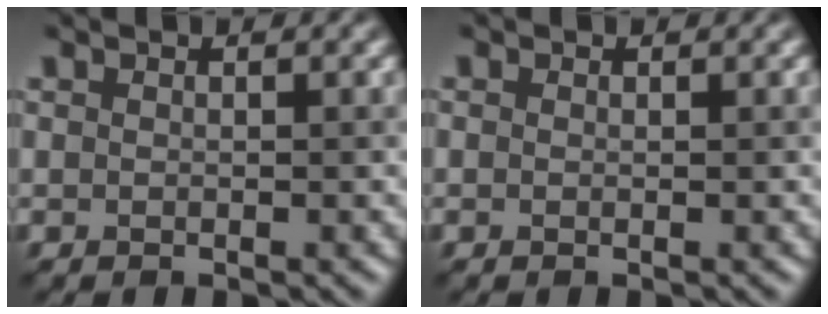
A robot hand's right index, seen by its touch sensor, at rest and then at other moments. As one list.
[{"total": 0.0}]